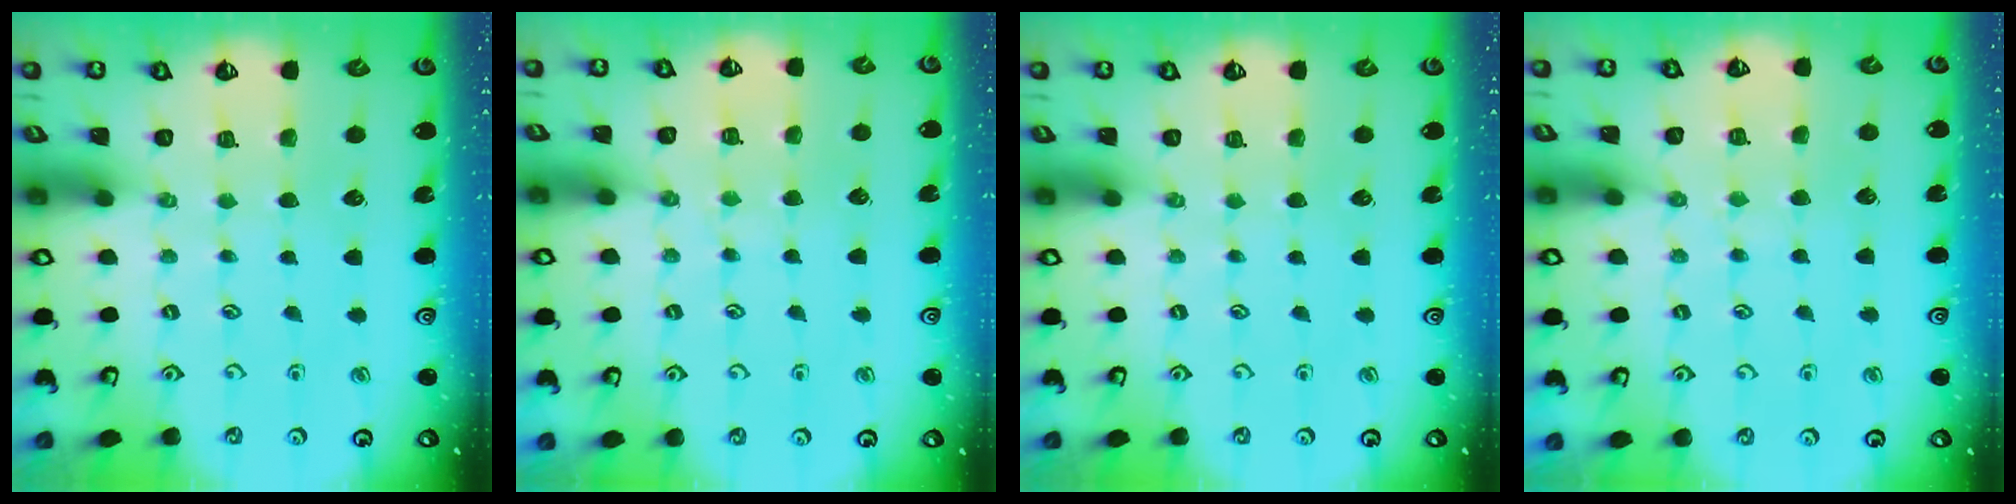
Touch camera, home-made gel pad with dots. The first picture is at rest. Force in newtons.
{"total": 5.6, "press": 5.6, "slide": 0.7}
{"total": 0.0}
{"total": 5.0, "press": 5.0, "slide": 0.5}